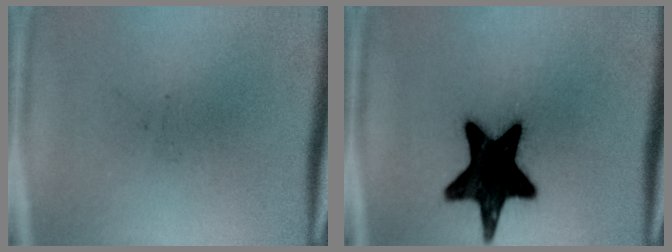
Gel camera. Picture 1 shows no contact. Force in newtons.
{"total": 19.6}